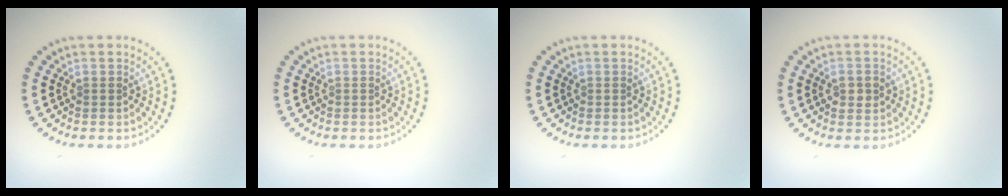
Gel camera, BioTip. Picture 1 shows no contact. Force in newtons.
{"total": 0.0}
{"total": 0.0}
{"total": 1.6, "press": 1.6, "slide": 0.2}